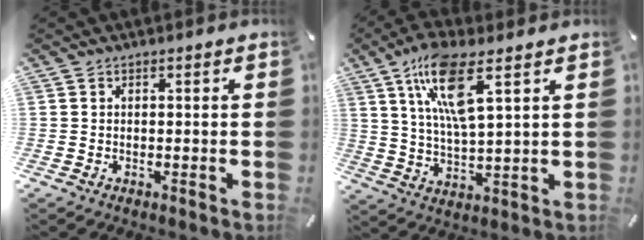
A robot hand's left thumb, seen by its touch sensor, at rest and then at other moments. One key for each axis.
{"total": 12.9, "fx": 6.9, "fy": 3.6, "fz": 10.3, "tx": -0.216, "ty": -0.012, "tz": 0.118}